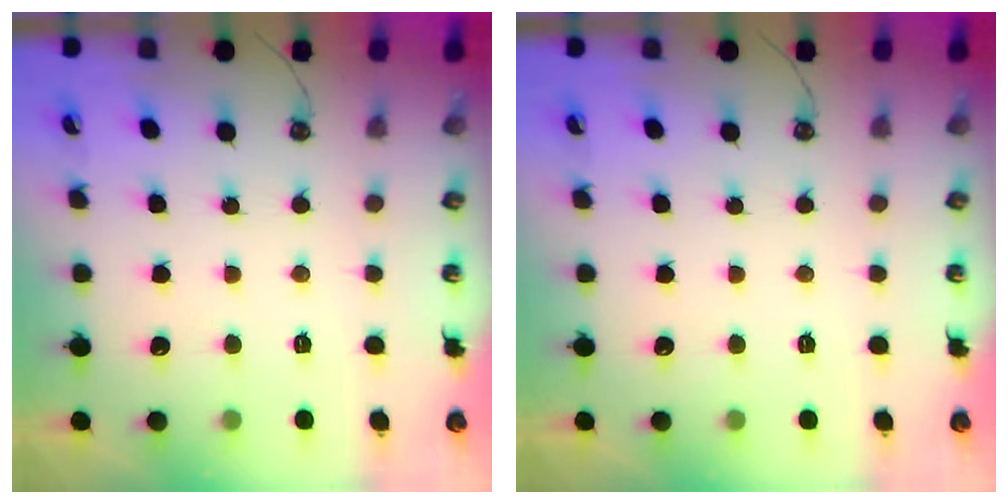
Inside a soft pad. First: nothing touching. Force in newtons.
{"total": 0.0}